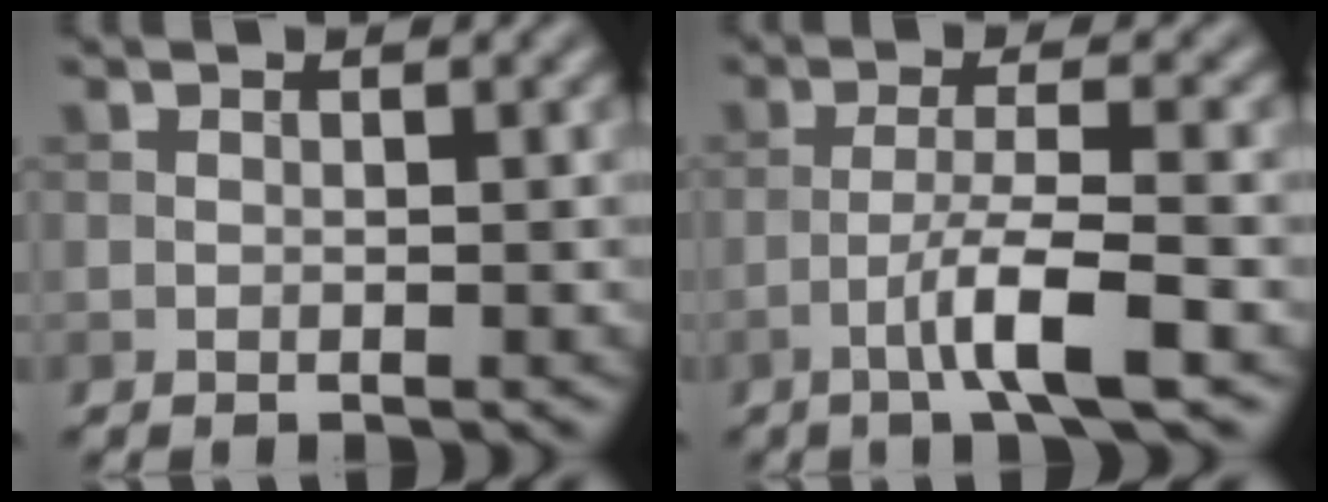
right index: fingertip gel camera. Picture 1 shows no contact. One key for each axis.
{"total": 5.1, "fx": -2.3, "fy": 0.5, "fz": 4.5, "tx": -0.078, "ty": 0.008, "tz": -0.046}